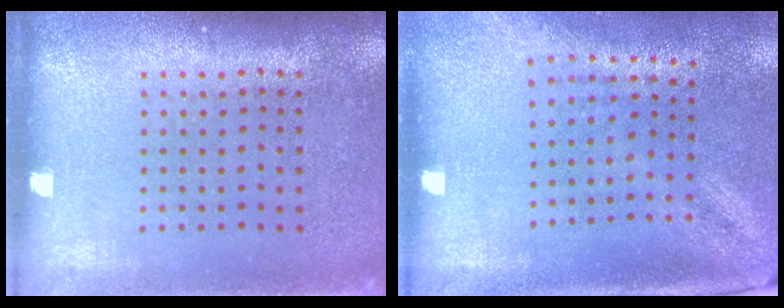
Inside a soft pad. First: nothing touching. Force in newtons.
{"total": 1.9, "press": 1.5, "slide": 1.2}